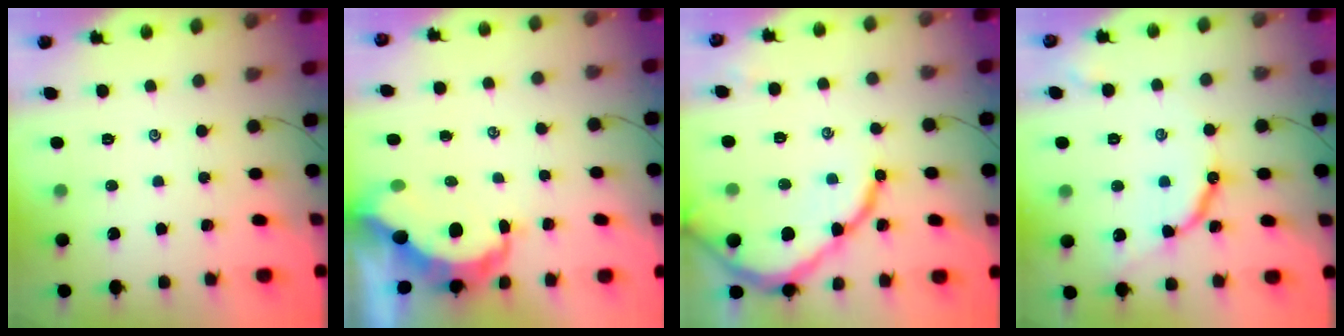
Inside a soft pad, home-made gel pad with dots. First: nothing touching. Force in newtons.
{"total": 8.4, "press": 8.3, "slide": 1.0}
{"total": 12.5, "press": 12.5, "slide": 1.4}
{"total": 9.3, "press": 9.3, "slide": 0.8}